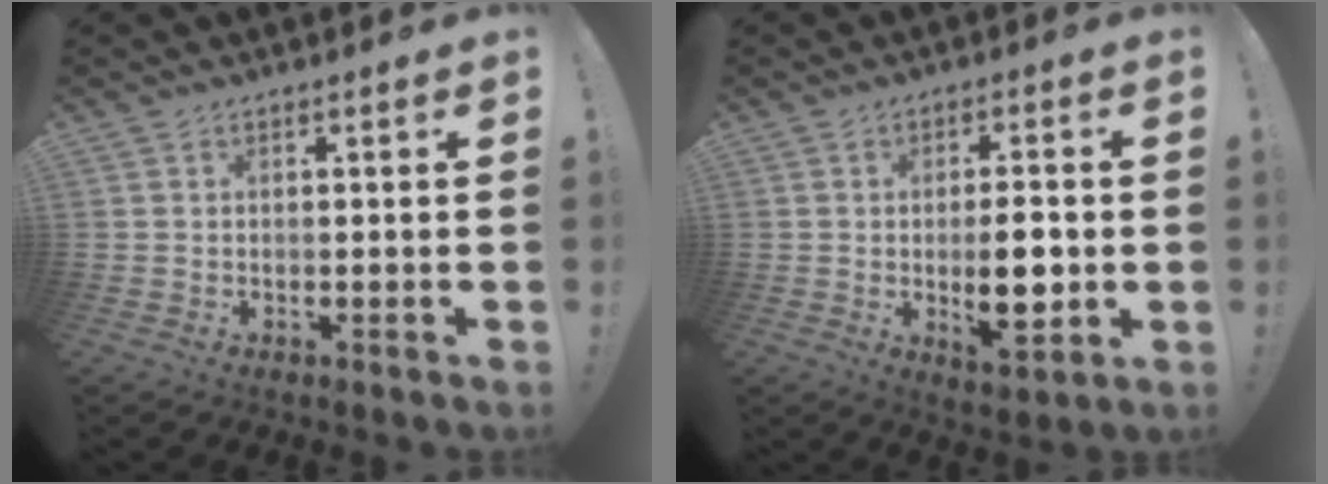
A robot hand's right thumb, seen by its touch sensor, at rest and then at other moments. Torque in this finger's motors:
{"motor_torque": [1.46, 0.42, 0.20, -0.26, 0.07]}